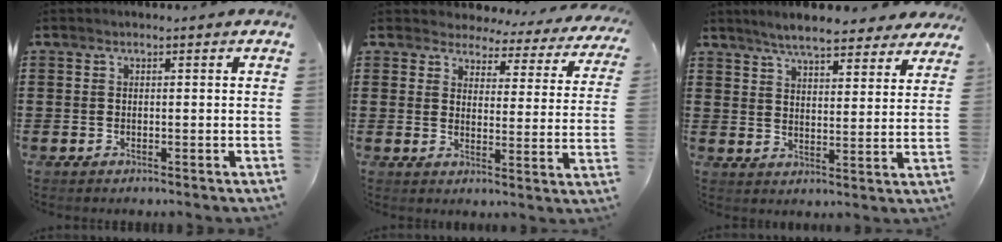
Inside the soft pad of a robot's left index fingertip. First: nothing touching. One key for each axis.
{"total": 3.4, "fx": 3.3, "fy": 0.8, "fz": 0.2, "tx": -0.027, "ty": -0.024, "tz": 0.053}
{"total": 6.3, "fx": 5.8, "fy": 0.7, "fz": 2.4, "tx": -0.066, "ty": -0.017, "tz": 0.105}